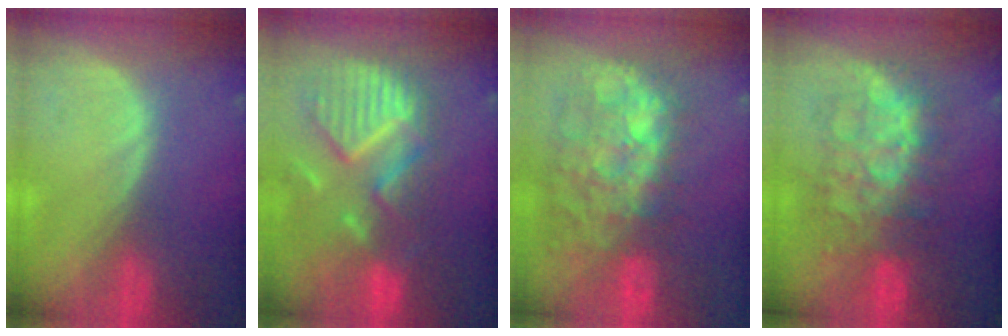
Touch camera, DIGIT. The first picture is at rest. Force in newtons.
{"total": 11.8, "press": 10.4, "slide": 5.5}
{"total": 12.0, "press": 11.1, "slide": 4.7}
{"total": 8.9, "press": 8.9, "slide": 0.5}